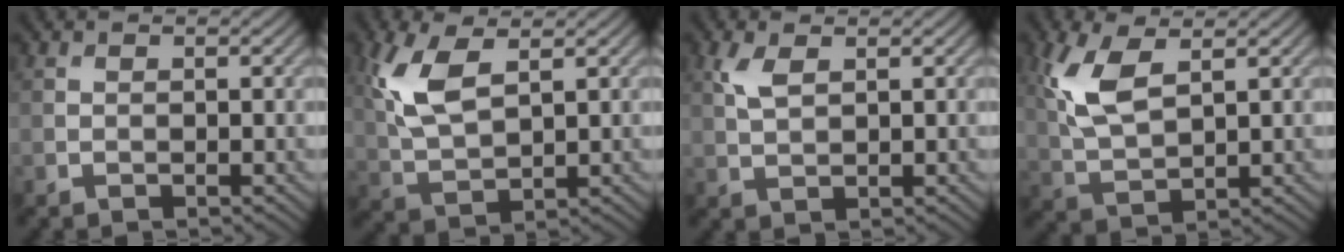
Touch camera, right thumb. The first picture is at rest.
{"total": 7.9, "force": [3.1, 3.7, 6.3], "torque": [-0.158, 0.006, 0.061]}
{"total": 2.9, "force": [1.4, 1.3, 2.2], "torque": [-0.059, 0.003, 0.030]}
{"total": 7.7, "force": [3.0, 3.5, 6.2], "torque": [-0.155, 0.005, 0.060]}